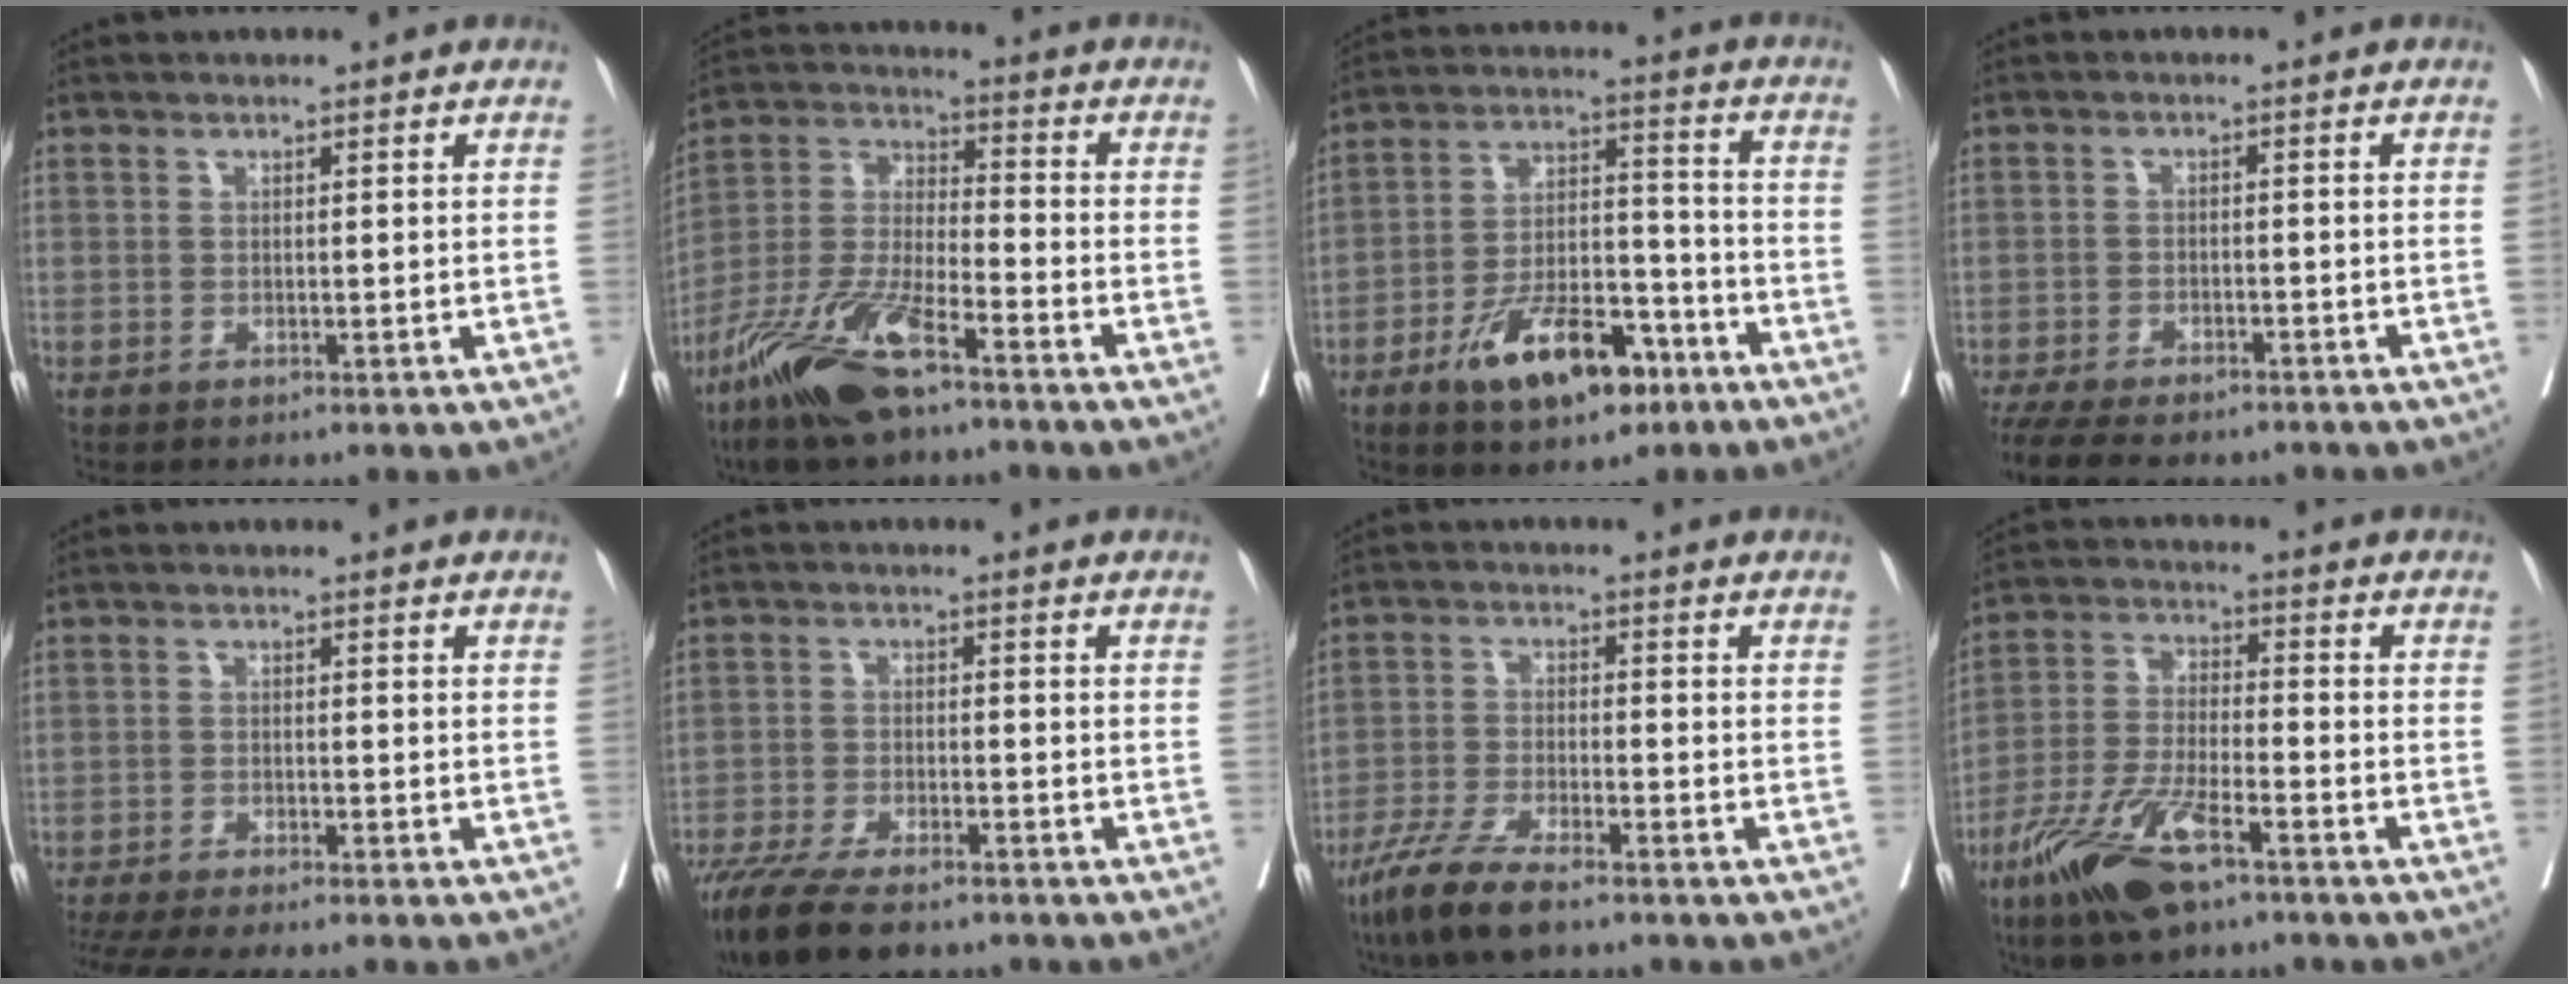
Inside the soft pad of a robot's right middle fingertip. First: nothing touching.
{"total": 15.0, "force": [-9.6, 3.3, 11.0], "torque": [-0.236, -0.020, -0.183]}
{"total": 13.6, "force": [-8.0, 5.5, 9.5], "torque": [-0.163, 0.011, -0.131]}
{"total": 13.8, "force": [-11.5, 4.3, 6.4], "torque": [-0.139, -0.016, -0.165]}
{"total": 11.2, "force": [-9.7, 0.4, 5.5], "torque": [-0.069, -0.015, -0.148]}
{"total": 12.9, "force": [-10.2, 3.4, 7.1], "torque": [-0.128, -0.026, -0.169]}
{"total": 8.6, "force": [-6.2, 1.4, 5.7], "torque": [-0.116, -0.019, -0.114]}
{"total": 12.4, "force": [-7.6, 2.9, 9.3], "torque": [-0.195, -0.020, -0.142]}